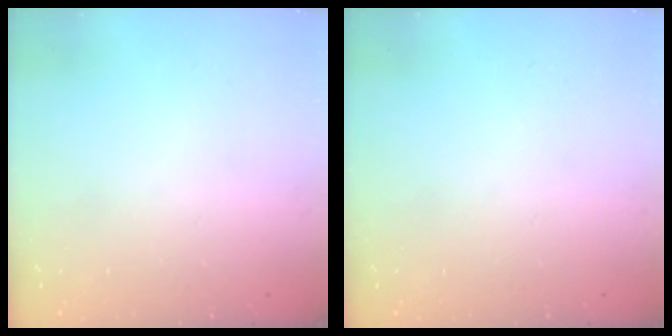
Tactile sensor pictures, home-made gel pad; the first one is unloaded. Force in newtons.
{"total": 0.0}